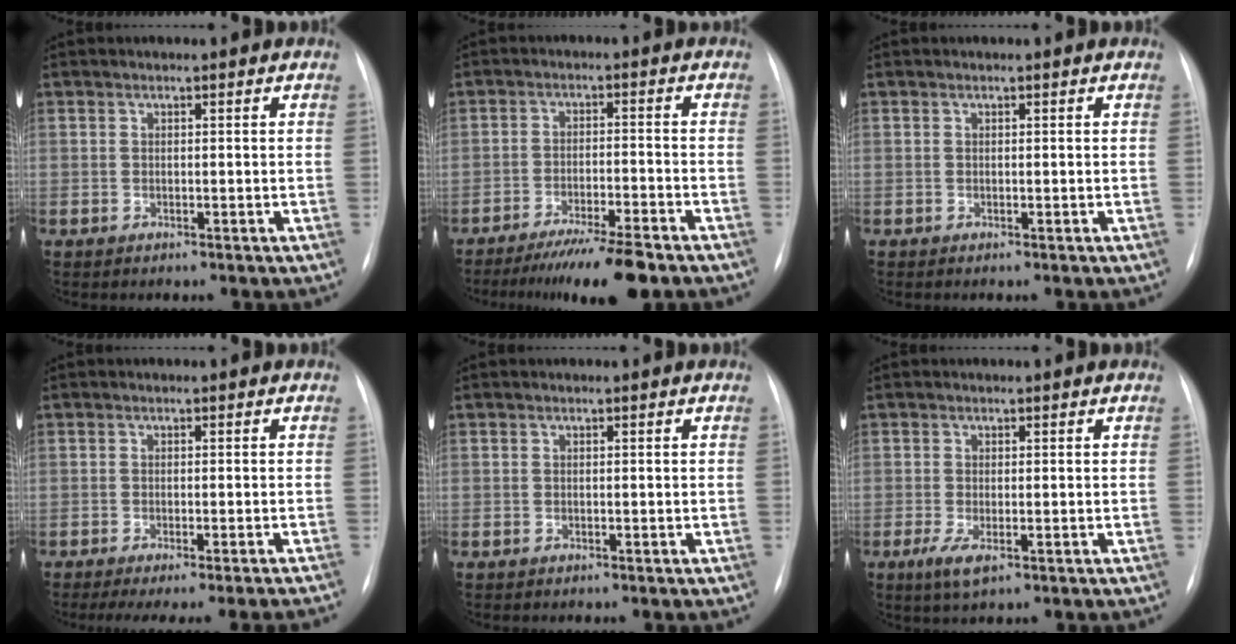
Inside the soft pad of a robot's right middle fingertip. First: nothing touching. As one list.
[{"total": 9.5, "force": [-7.5, 0.3, 5.9], "torque": [-0.089, -0.025, -0.121]}, {"total": 0.0}, {"total": 10.5, "force": [-9.5, -1.4, 4.4], "torque": [-0.034, -0.025, -0.120]}, {"total": 0.0}, {"total": 3.1, "force": [-1.4, 1.0, 2.7], "torque": [-0.056, -0.008, -0.019]}]